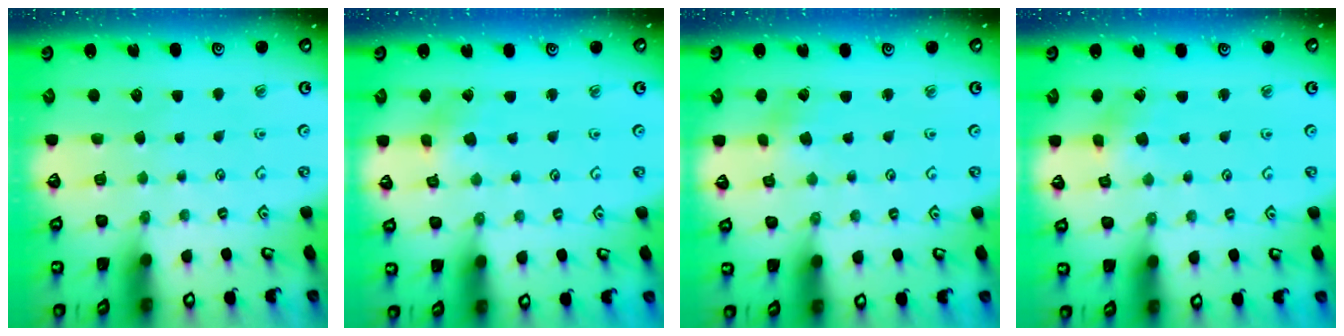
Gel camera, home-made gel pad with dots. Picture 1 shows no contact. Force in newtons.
{"total": 2.3, "press": 2.3, "slide": 0.1}
{"total": 1.1, "press": 1.1, "slide": 0.1}
{"total": 2.3, "press": 2.3, "slide": 0.1}